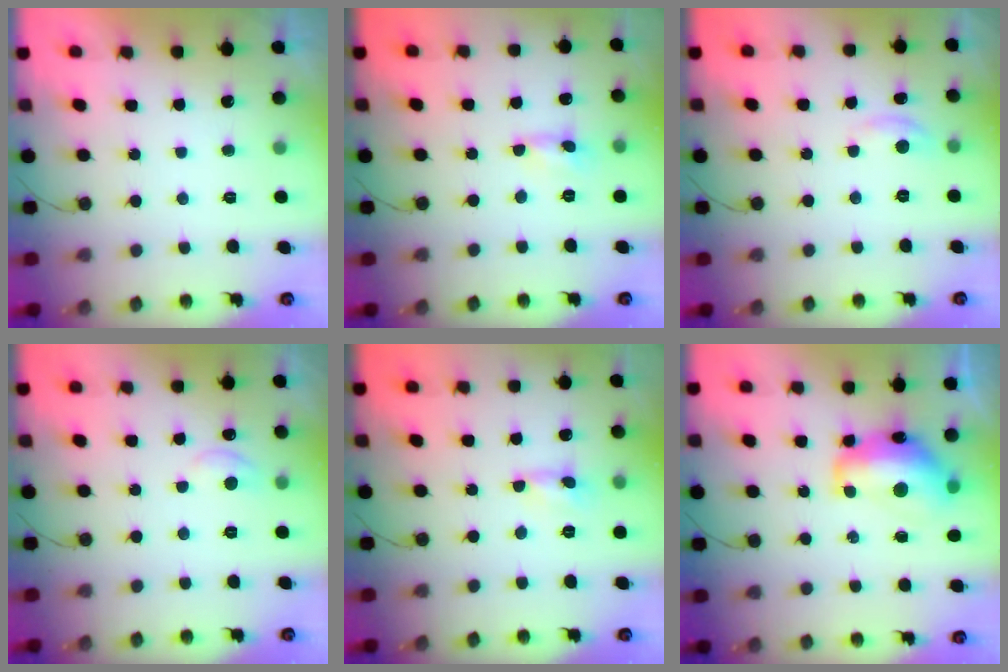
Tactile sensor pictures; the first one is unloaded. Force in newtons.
{"total": 0.0}
{"total": 3.3, "press": 3.2, "slide": 0.3}
{"total": 6.8, "press": 6.7, "slide": 0.7}
{"total": 0.0}
{"total": 14.0, "press": 13.8, "slide": 1.8}